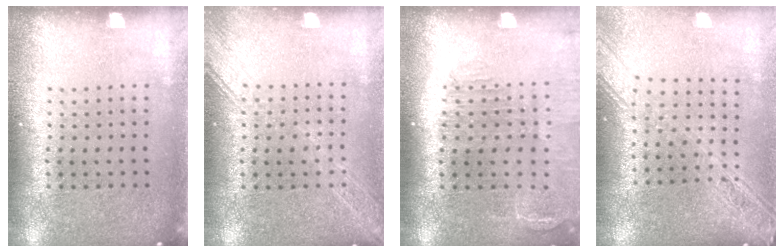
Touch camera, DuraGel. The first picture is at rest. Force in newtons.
{"total": 1.6, "press": 1.6, "slide": 0.3}
{"total": 1.5, "press": 1.4, "slide": 0.2}
{"total": 2.2, "press": 1.9, "slide": 1.2}